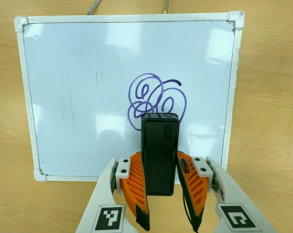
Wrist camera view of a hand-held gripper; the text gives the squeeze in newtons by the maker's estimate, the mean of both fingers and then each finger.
{"total": 4.4, "left": 2.7, "right": 6.2}